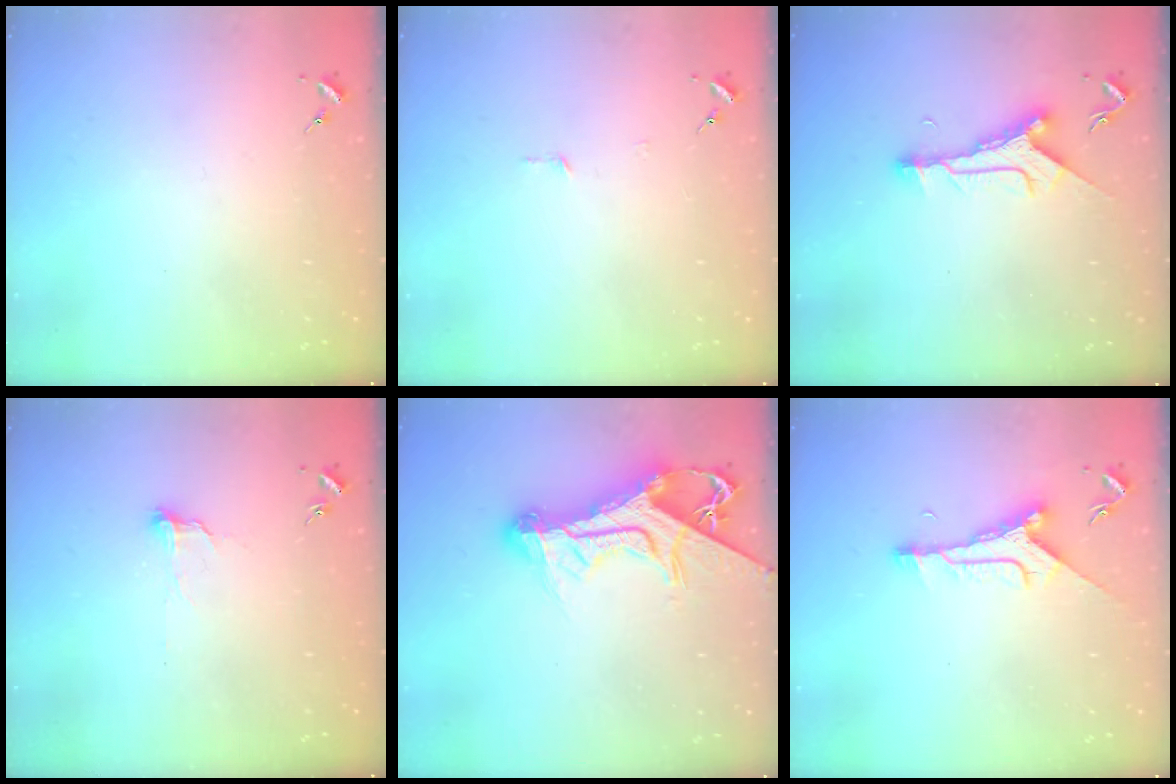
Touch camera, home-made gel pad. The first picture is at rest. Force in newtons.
{"total": 2.7, "press": 2.7, "slide": 0.2}
{"total": 9.9, "press": 9.9, "slide": 0.5}
{"total": 6.3, "press": 6.3, "slide": 0.5}
{"total": 19.0, "press": 18.9, "slide": 1.9}
{"total": 8.6, "press": 8.6, "slide": 0.4}